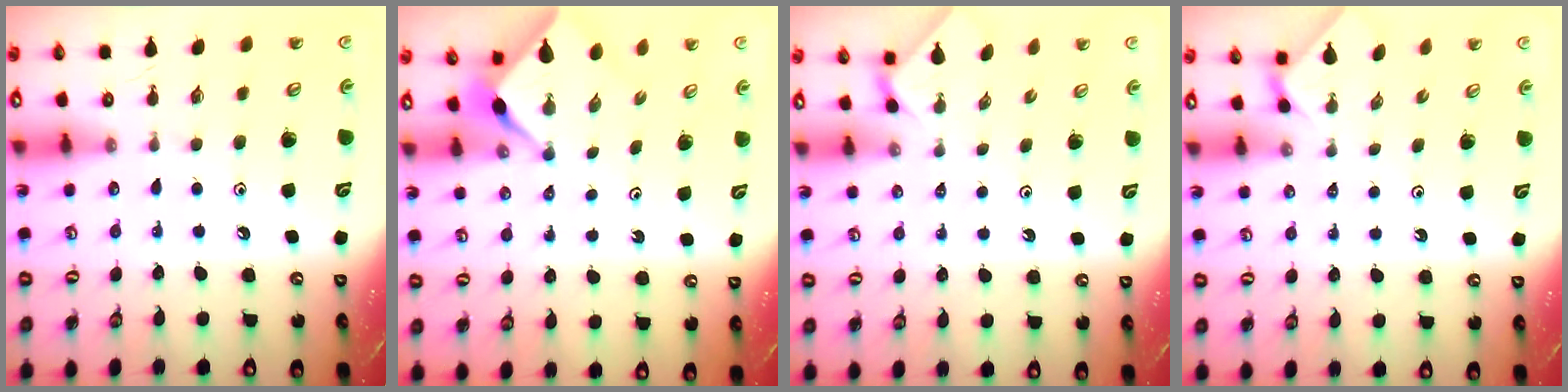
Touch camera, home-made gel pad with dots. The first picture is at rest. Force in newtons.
{"total": 2.1, "press": 2.1, "slide": 0.3}
{"total": 0.7, "press": 0.6, "slide": 0.3}
{"total": 0.7, "press": 0.6, "slide": 0.3}